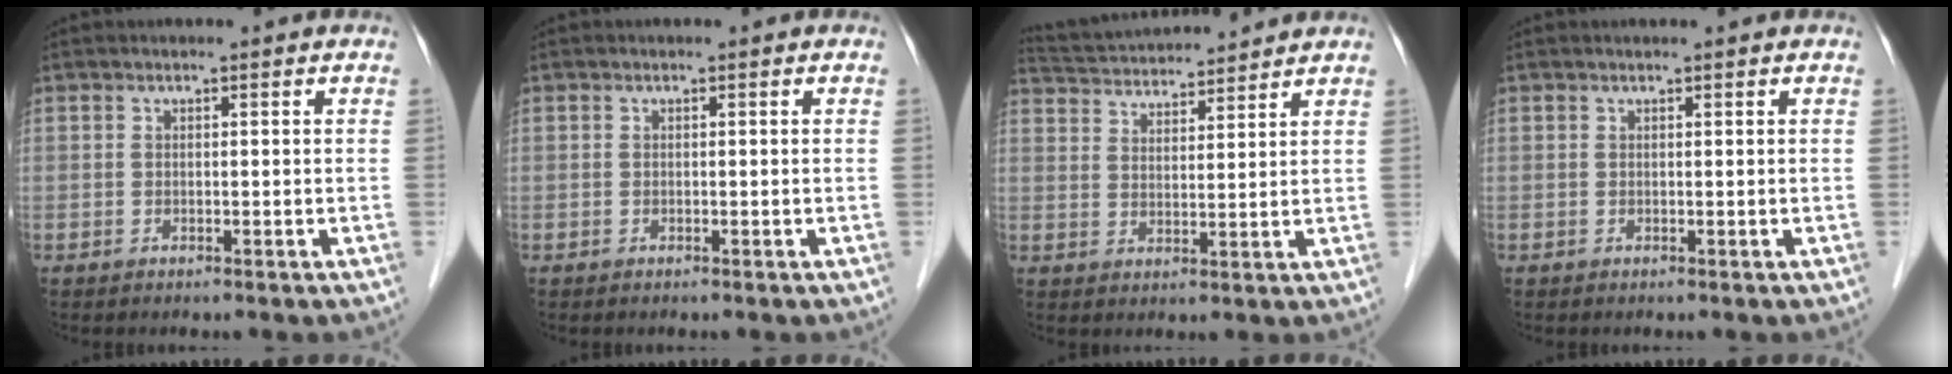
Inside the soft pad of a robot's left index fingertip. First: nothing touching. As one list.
[{"total": 0.0}, {"total": 12.5, "force": [11.9, 1.2, 3.6], "torque": [-0.078, 0.031, 0.196]}, {"total": 1.1, "force": [1.0, 0.0, 0.4], "torque": [-0.006, 0.013, 0.016]}]